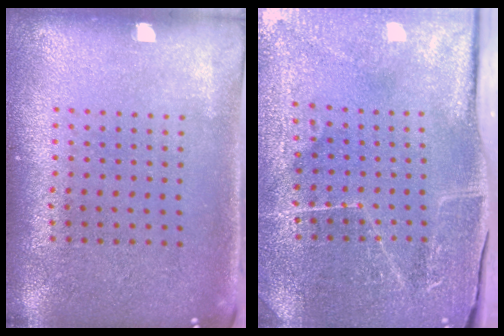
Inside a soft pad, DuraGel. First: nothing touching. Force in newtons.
{"total": 3.9, "press": 3.8, "slide": 0.7}